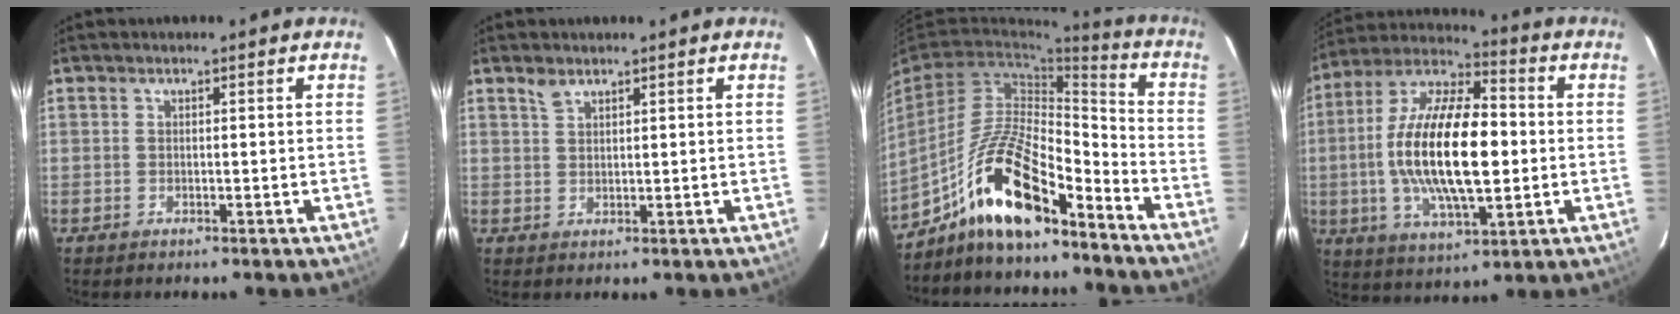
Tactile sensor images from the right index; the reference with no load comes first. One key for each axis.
{"total": 2.1, "fx": 1.6, "fy": 1.0, "fz": 1.0, "tx": -0.015, "ty": 0.004, "tz": 0.033}
{"total": 16.0, "fx": -11.2, "fy": 4.6, "fz": 10.5, "tx": -0.203, "ty": 0.007, "tz": -0.206}
{"total": 21.0, "fx": -1.1, "fy": 8.2, "fz": 19.3, "tx": -0.372, "ty": 0.005, "tz": -0.025}